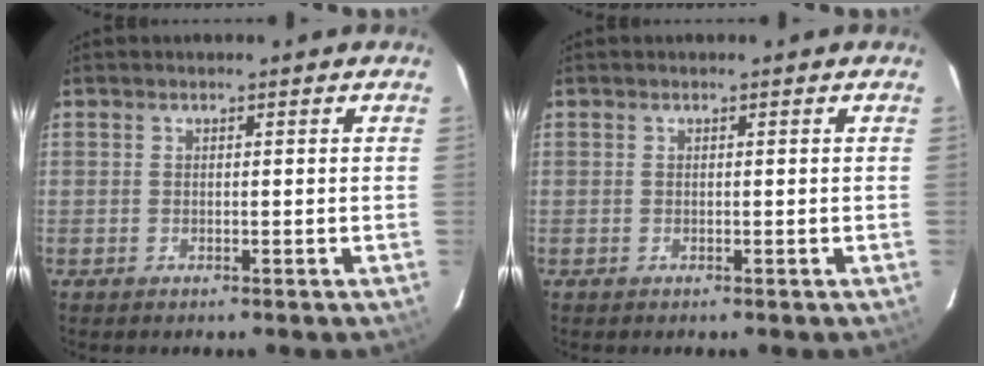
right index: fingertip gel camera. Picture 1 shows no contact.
{"total": 0.0}